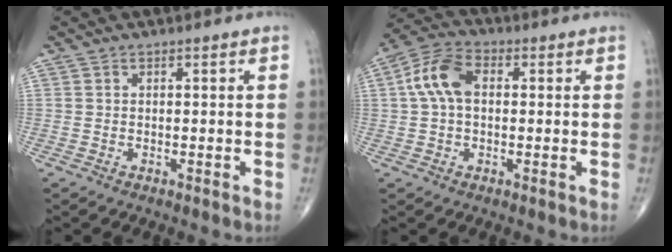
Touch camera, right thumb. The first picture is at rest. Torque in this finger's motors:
{"motor_torque": [-0.24, 0.32, 0.11, -0.09, 0.24]}